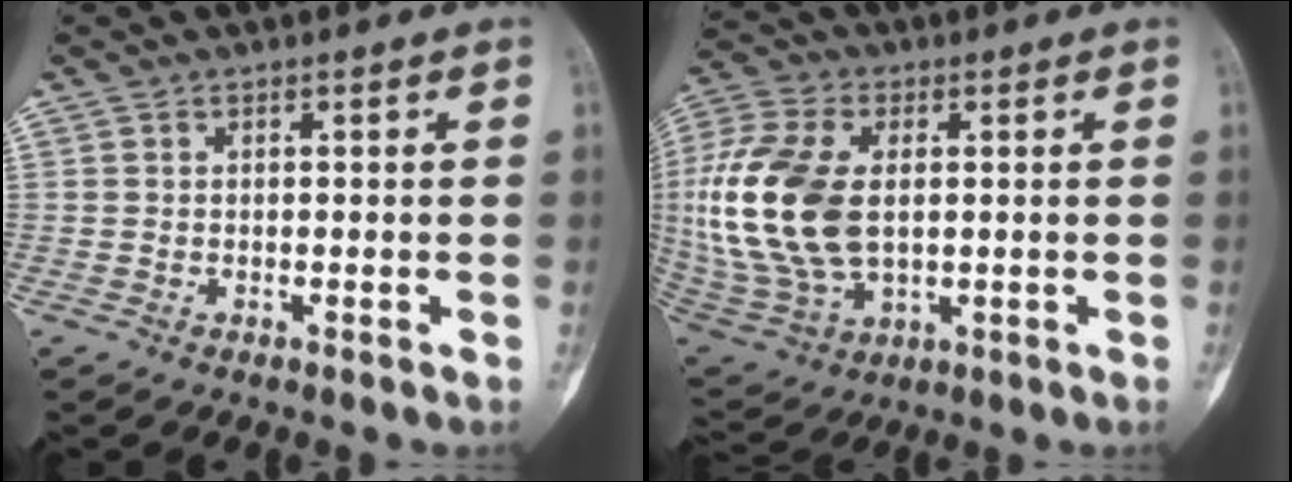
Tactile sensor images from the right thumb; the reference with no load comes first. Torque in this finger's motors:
{"motor_torque": [1.61, 1.74, 1.34, -0.45, 0.62]}